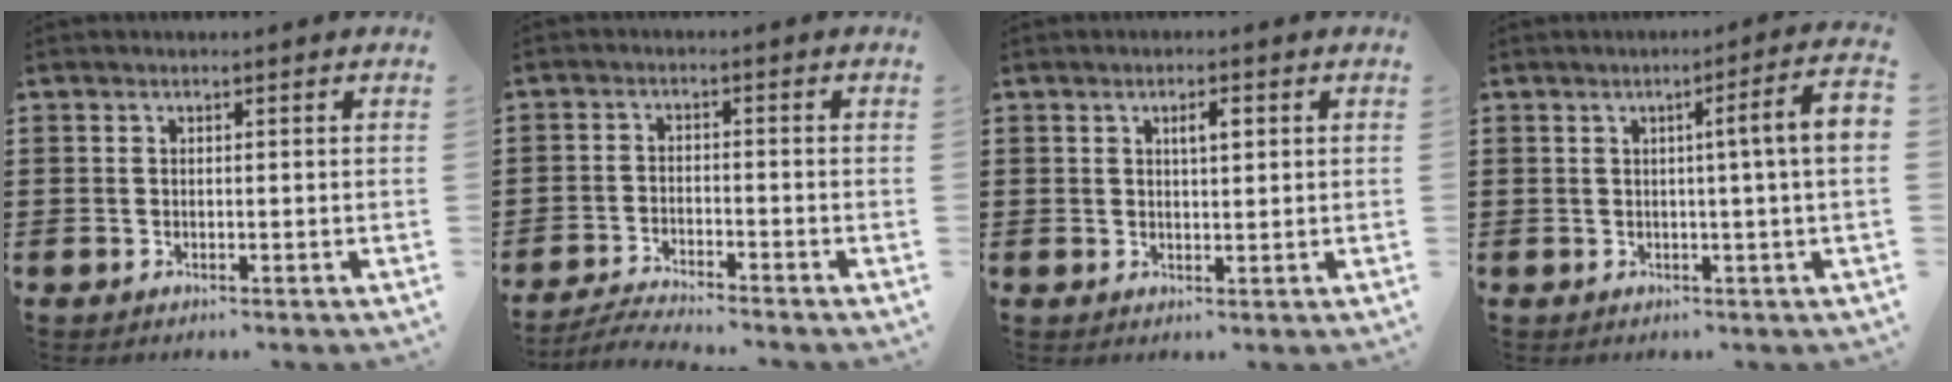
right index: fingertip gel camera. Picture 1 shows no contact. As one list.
[{"total": 3.4, "force": [-3.4, -0.2, 0.7], "torque": [-0.021, -0.004, -0.071]}, {"total": 2.4, "force": [0.8, 0.7, 2.1], "torque": [-0.034, 0.003, 0.009]}, {"total": 5.6, "force": [0.5, -0.5, 5.6], "torque": [-0.093, -0.009, 0.002]}]